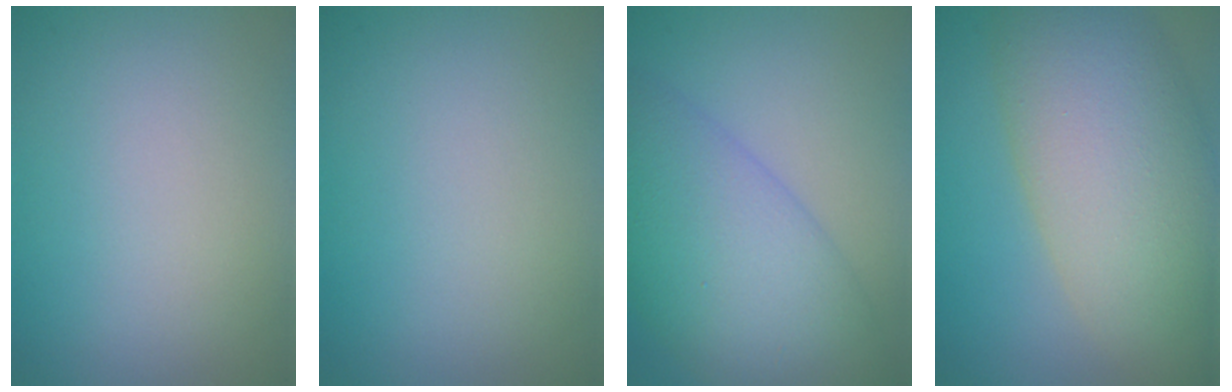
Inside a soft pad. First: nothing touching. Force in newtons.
{"total": 0.0}
{"total": 9.9, "press": 9.9, "slide": 0.3}
{"total": 11.0, "press": 10.9, "slide": 0.9}